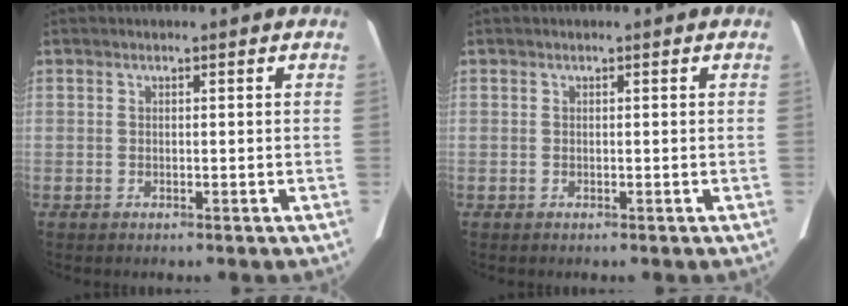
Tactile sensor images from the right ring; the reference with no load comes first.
{"total": 0.0}